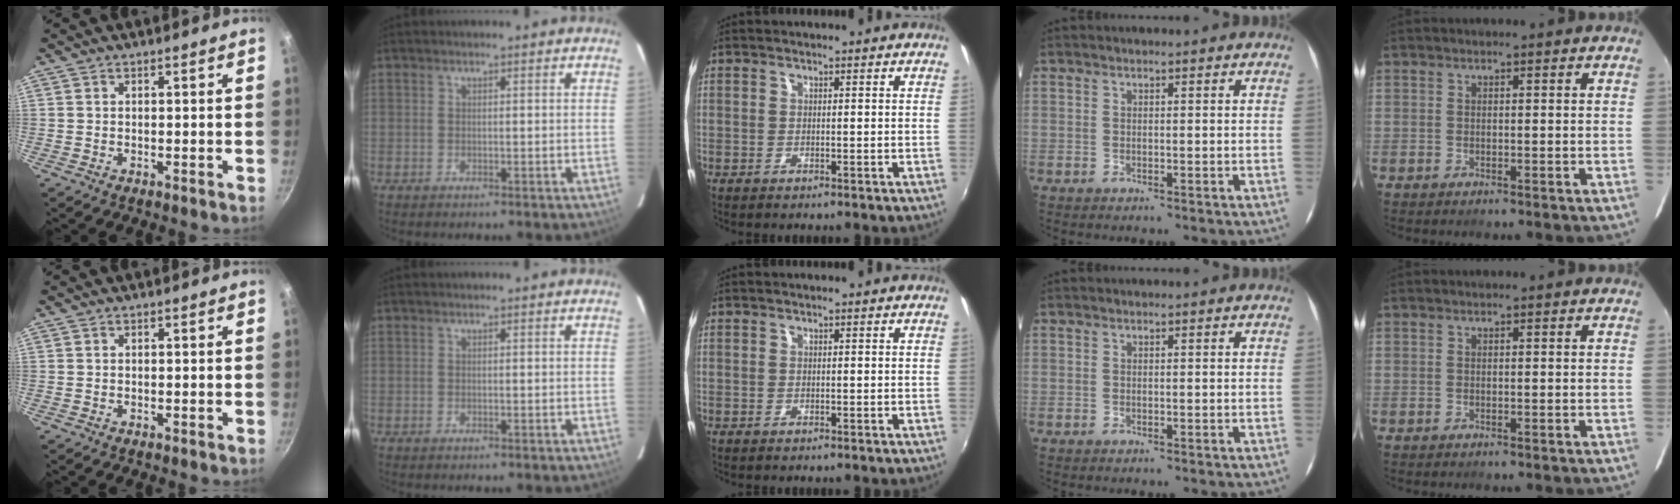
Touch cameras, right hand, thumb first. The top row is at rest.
{}